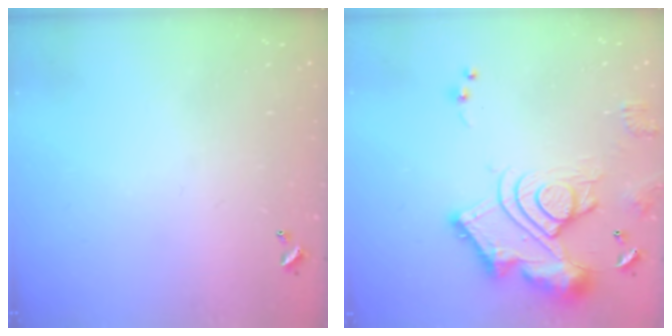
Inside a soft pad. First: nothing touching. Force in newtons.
{"total": 18.1, "press": 18.0, "slide": 1.9}